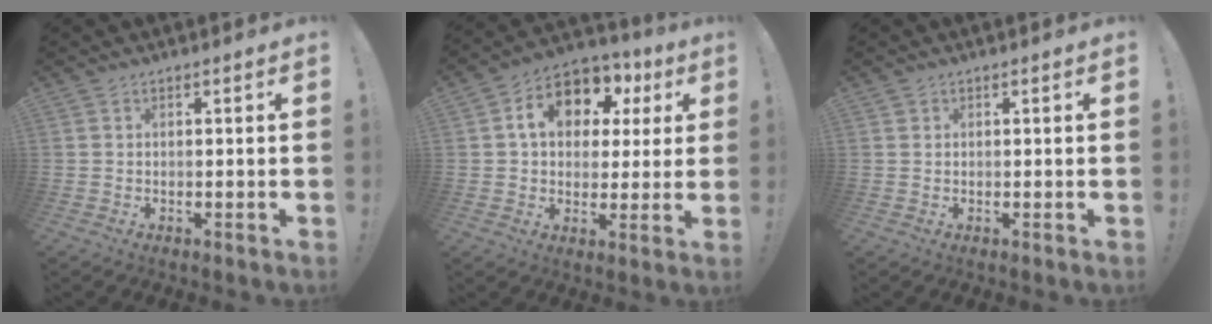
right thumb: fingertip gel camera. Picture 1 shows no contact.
{"total": 13.8, "force": [5.6, 9.7, 8.0], "torque": [-0.123, -0.015, 0.101]}
{"total": 0.6, "force": [0.4, 0.4, 0.1], "torque": [0.005, -0.003, 0.007]}